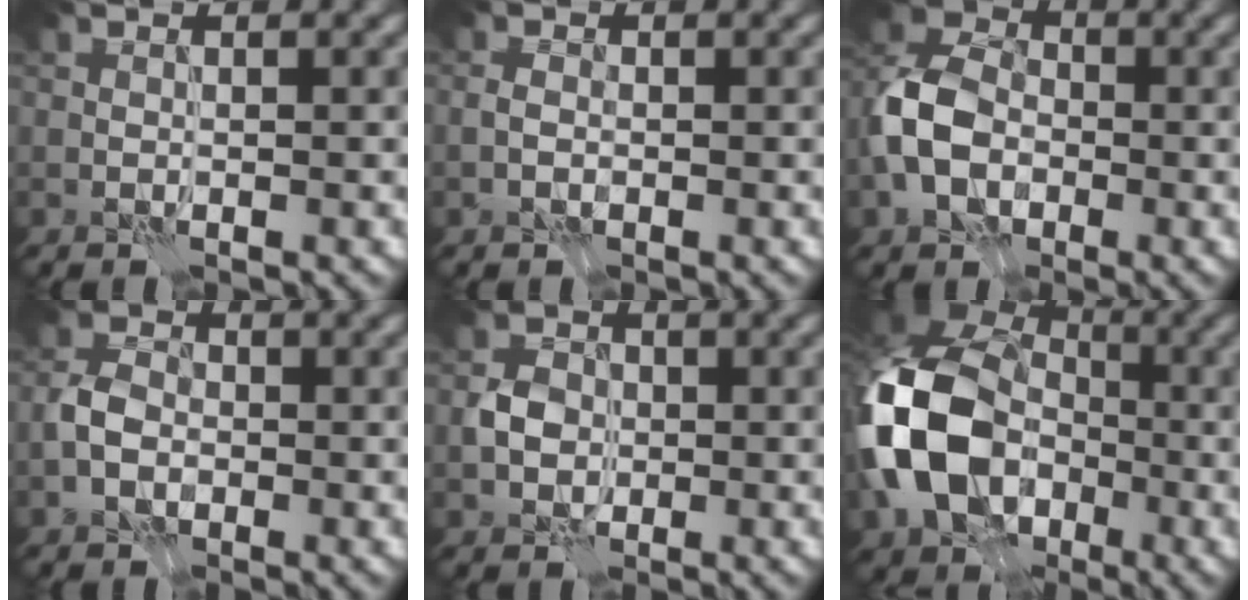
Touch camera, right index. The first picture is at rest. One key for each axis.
{"total": 1.4, "fx": -0.4, "fy": 1.0, "fz": 0.8, "tx": -0.016, "ty": 0.003, "tz": -0.014}
{"total": 7.4, "fx": -2.0, "fy": 5.4, "fz": 4.7, "tx": -0.104, "ty": 0.006, "tz": -0.055}
{"total": 3.4, "fx": -1.1, "fy": 2.6, "fz": 2.0, "tx": -0.041, "ty": 0.003, "tz": -0.030}
{"total": 2.8, "fx": -0.4, "fy": 2.4, "fz": 1.4, "tx": -0.025, "ty": 0.003, "tz": -0.013}
{"total": 14.6, "fx": -2.9, "fy": 10.9, "fz": 9.3, "tx": -0.223, "ty": -0.004, "tz": -0.067}